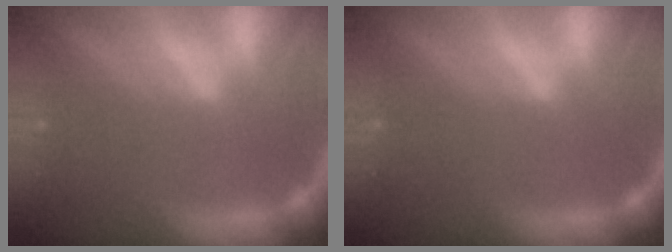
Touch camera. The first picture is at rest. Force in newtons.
{"total": 0.0}